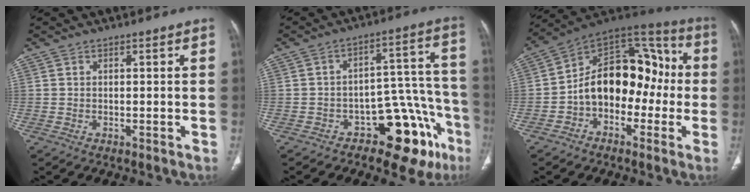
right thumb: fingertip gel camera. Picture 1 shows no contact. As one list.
[{"total": 15.3, "force": [-8.9, 7.6, 9.9], "torque": [-0.066, 0.102, -0.120]}, {"total": 18.1, "force": [-2.5, 12.4, 12.9], "torque": [-0.151, 0.066, -0.049]}]